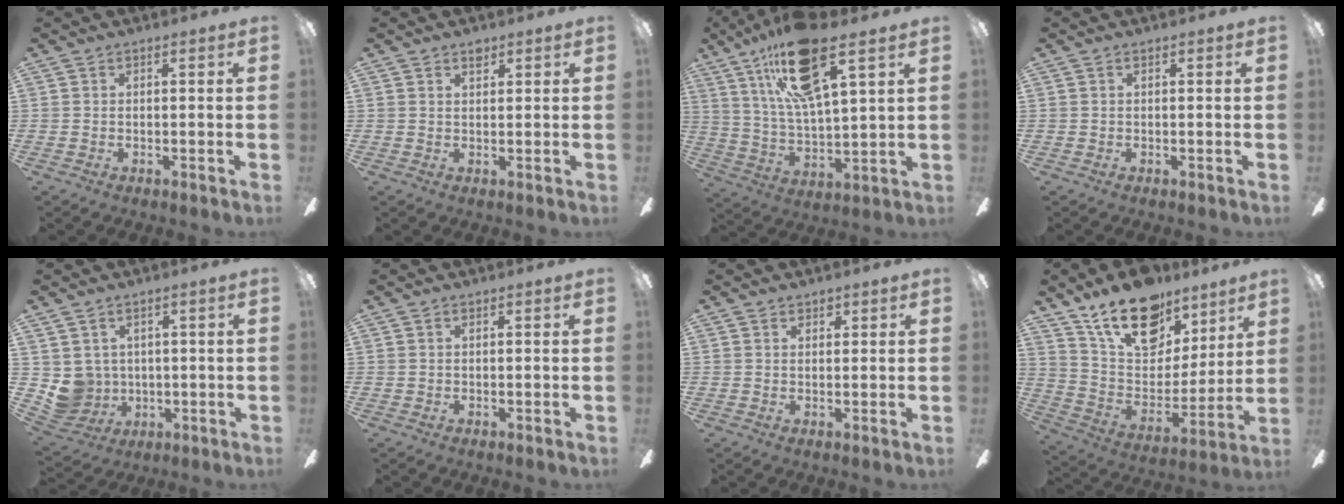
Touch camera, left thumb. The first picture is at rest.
{"total": 1.9, "force": [1.6, 0.8, 0.8], "torque": [-0.011, -0.003, 0.027]}
{"total": 20.9, "force": [12.5, 6.3, 15.5], "torque": [-0.279, -0.041, 0.204]}
{"total": 0.0}
{"total": 6.5, "force": [1.9, 6.2, 0.7], "torque": [-0.051, -0.019, 0.042]}
{"total": 0.0}
{"total": 1.5, "force": [1.1, 0.9, 0.5], "torque": [0.005, -0.003, 0.016]}
{"total": 20.5, "force": [14.3, 11.0, 9.7], "torque": [-0.162, -0.088, 0.258]}